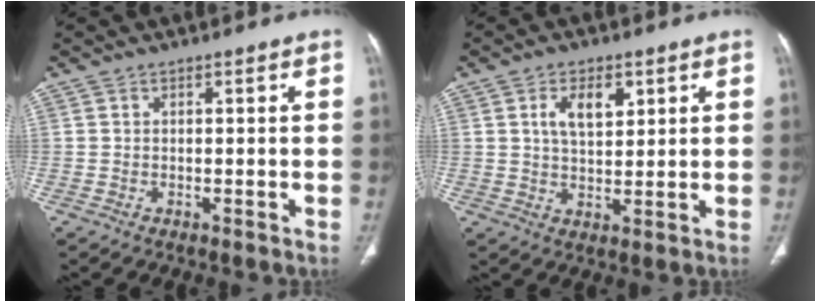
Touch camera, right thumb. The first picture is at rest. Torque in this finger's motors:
{"motor_torque": [-0.03, 0.04, 0.42, 0.33, 0.02]}